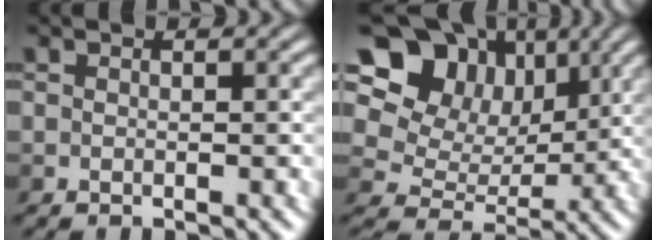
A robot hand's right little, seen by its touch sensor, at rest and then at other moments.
{"total": 12.0, "force": [5.9, 8.7, 5.8], "torque": [-0.121, 0.047, 0.093]}